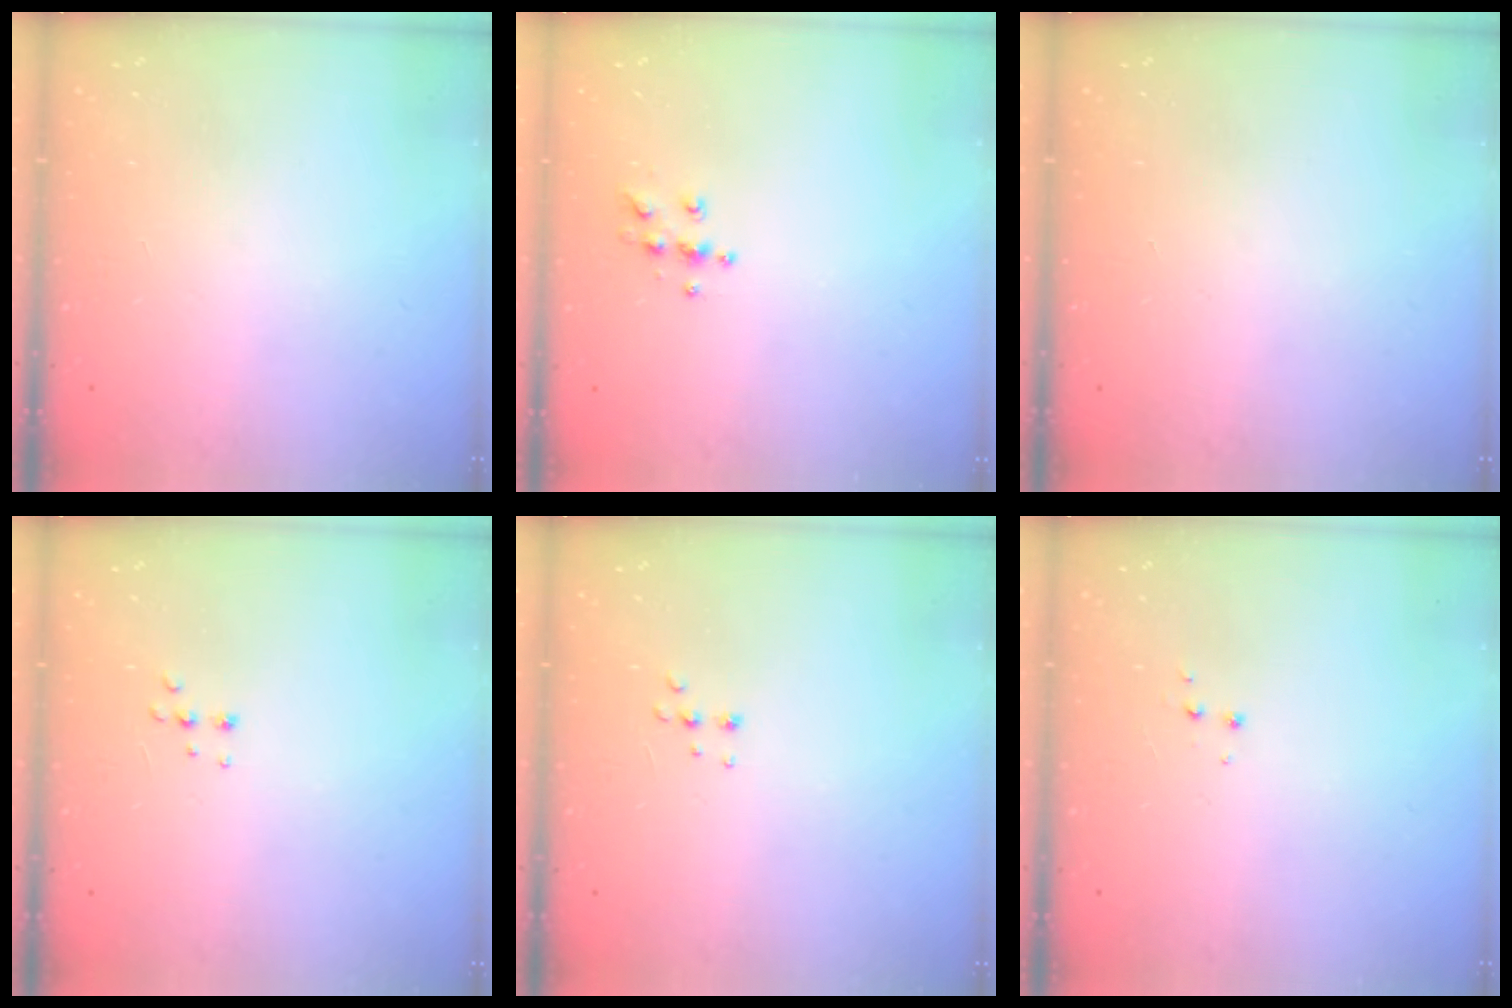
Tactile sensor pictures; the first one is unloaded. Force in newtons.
{"total": 6.9, "press": 6.9, "slide": 0.4}
{"total": 0.0}
{"total": 3.4, "press": 3.3, "slide": 0.6}
{"total": 3.4, "press": 3.3, "slide": 0.6}
{"total": 3.9, "press": 3.9, "slide": 0.5}